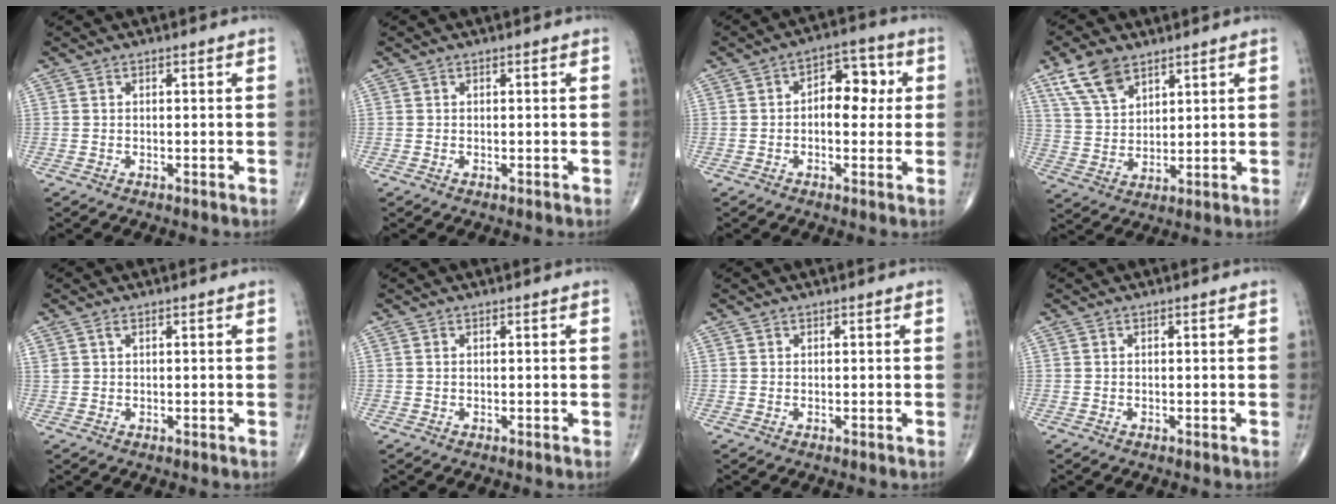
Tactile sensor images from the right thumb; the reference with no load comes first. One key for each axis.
{"total": 0.0}
{"total": 8.1, "fx": 0.8, "fy": 5.1, "fz": 6.3, "tx": -0.053, "ty": 0.023, "tz": 0.005}
{"total": 9.4, "fx": 6.1, "fy": 4.9, "fz": 5.2, "tx": -0.090, "ty": -0.023, "tz": 0.125}
{"total": 1.1, "fx": 0.7, "fy": 0.6, "fz": 0.6, "tx": -0.015, "ty": 0.011, "tz": 0.015}
{"total": 0.0}
{"total": 0.0}
{"total": 0.0}